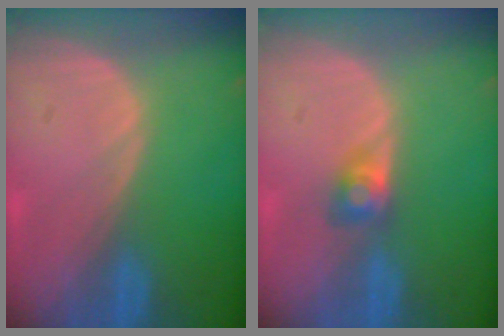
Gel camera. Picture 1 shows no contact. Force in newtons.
{"total": 2.7, "press": 2.5, "slide": 1.0}